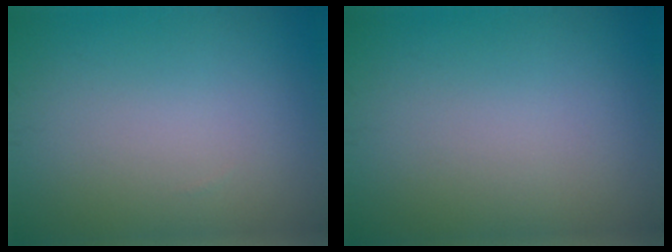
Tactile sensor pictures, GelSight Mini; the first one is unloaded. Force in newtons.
{"total": 0.0}